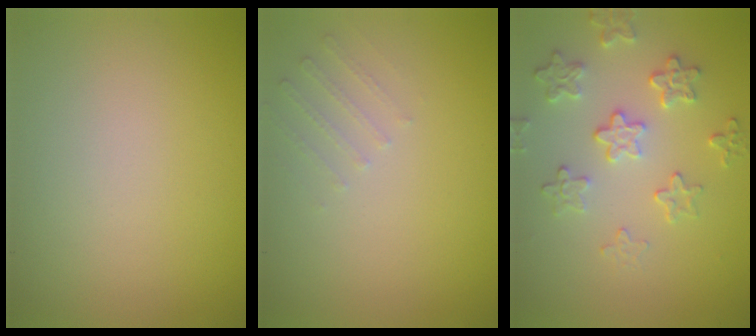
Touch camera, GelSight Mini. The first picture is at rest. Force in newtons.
{"total": 1.3, "press": 1.3, "slide": 0.4}
{"total": 3.4, "press": 2.9, "slide": 1.8}